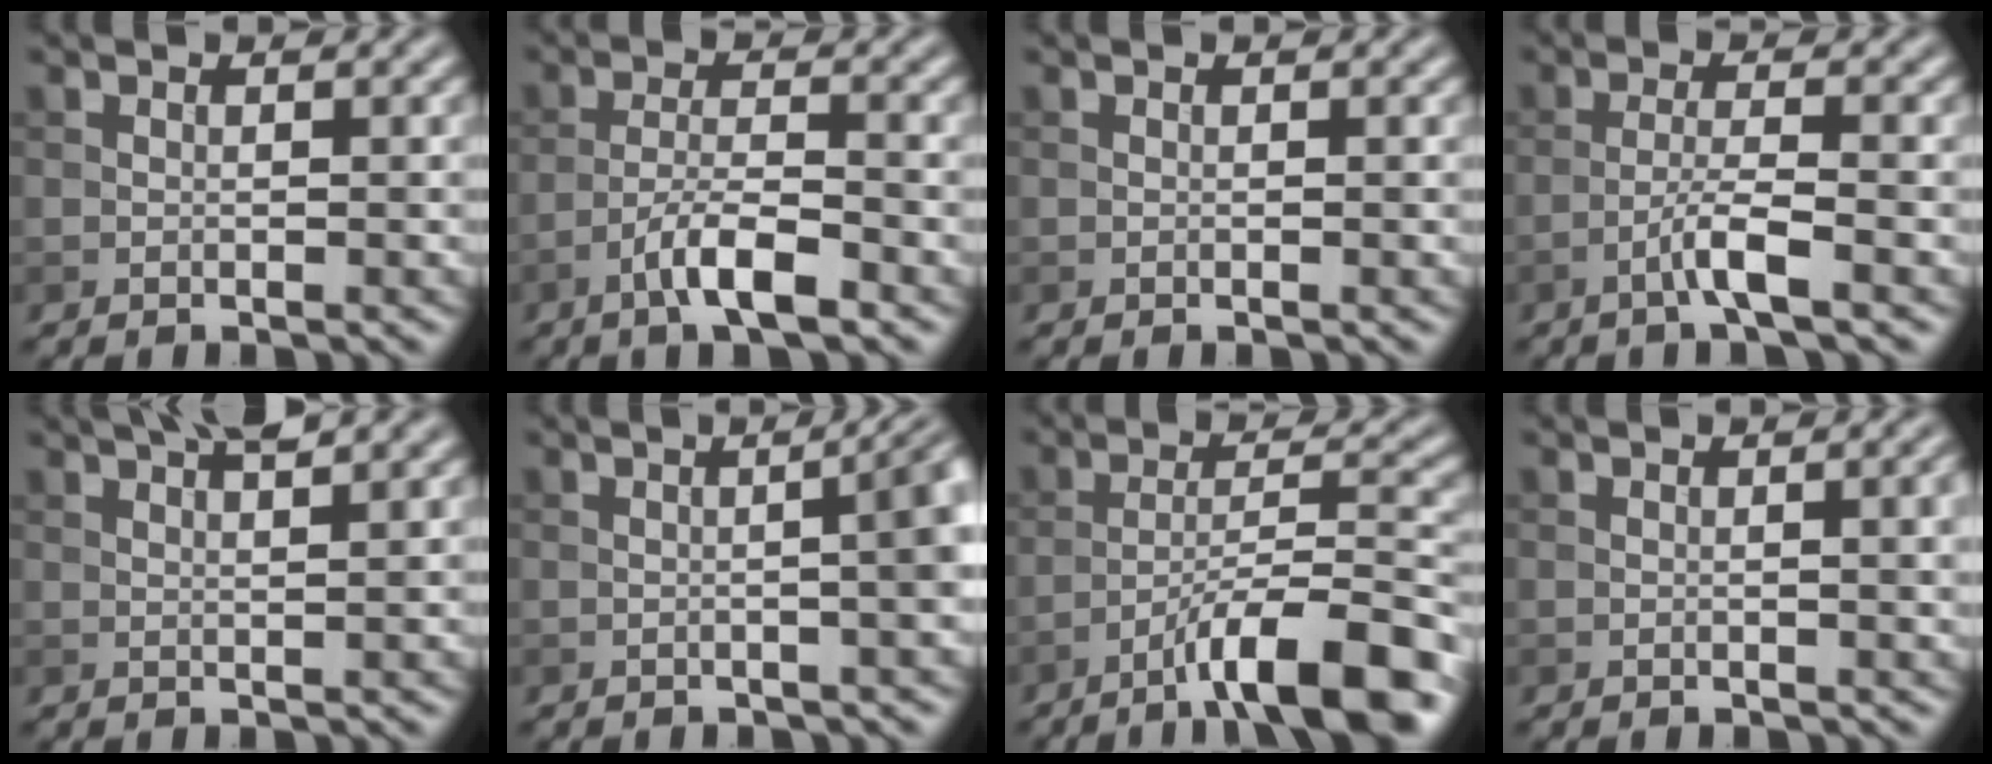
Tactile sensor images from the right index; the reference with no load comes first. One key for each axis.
{"total": 4.6, "fx": -2.8, "fy": 1.0, "fz": 3.5, "tx": -0.065, "ty": 0.006, "tz": -0.056}
{"total": 0.0}
{"total": 3.0, "fx": -1.5, "fy": 0.1, "fz": 2.6, "tx": -0.049, "ty": 0.010, "tz": -0.037}
{"total": 3.6, "fx": 2.4, "fy": 0.7, "fz": 2.5, "tx": -0.025, "ty": 0.007, "tz": 0.025}
{"total": 6.6, "fx": -0.1, "fy": 2.5, "fz": 6.1, "tx": -0.033, "ty": 0.017, "tz": -0.010}
{"total": 10.2, "fx": -6.5, "fy": 1.9, "fz": 7.6, "tx": -0.116, "ty": 0.023, "tz": -0.105}
{"total": 3.0, "fx": 0.0, "fy": 0.9, "fz": 2.9, "tx": -0.028, "ty": 0.004, "tz": -0.001}